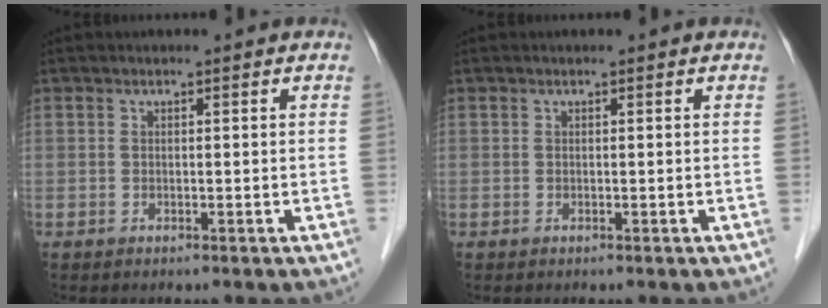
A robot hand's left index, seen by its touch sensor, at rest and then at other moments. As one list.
[{"total": 0.0}]